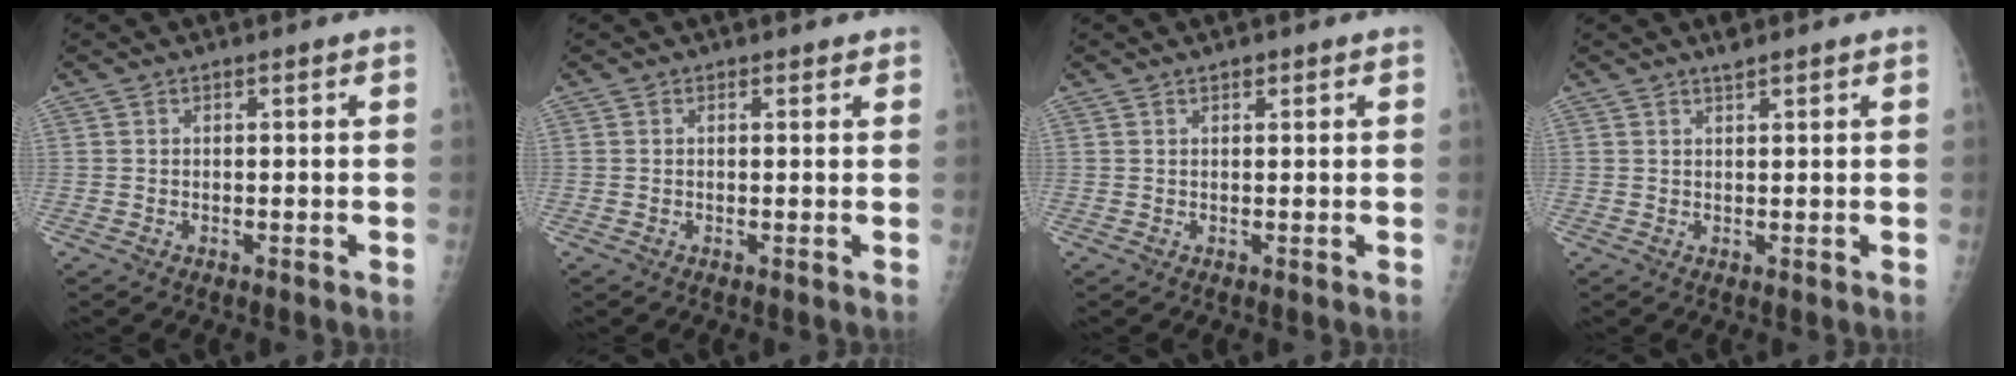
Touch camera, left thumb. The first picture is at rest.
{"total": 0.9, "force": [0.8, 0.5, 0.3], "torque": [0.001, -0.004, 0.008]}
{"total": 0.9, "force": [0.6, 0.3, 0.5], "torque": [-0.001, -0.003, 0.011]}
{"total": 1.4, "force": [1.2, 0.2, 0.8], "torque": [-0.007, -0.005, 0.023]}